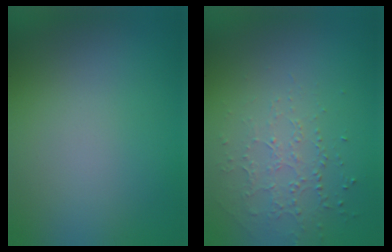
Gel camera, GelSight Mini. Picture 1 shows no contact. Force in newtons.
{"total": 1.5, "press": 1.2, "slide": 0.9}